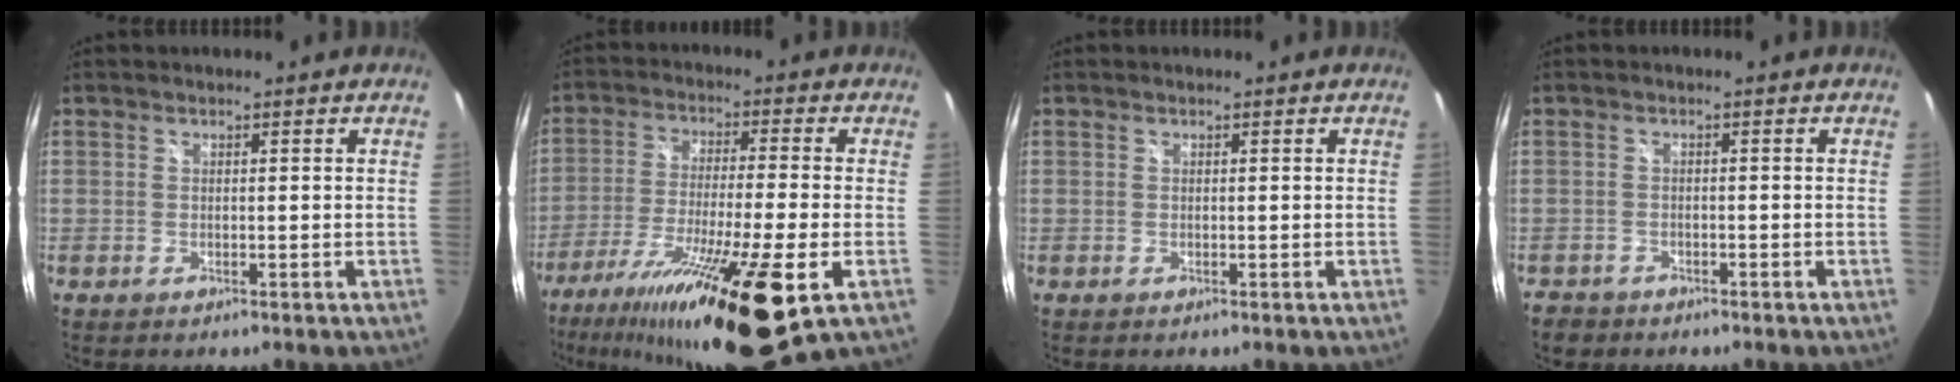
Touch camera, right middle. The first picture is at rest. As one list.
[{"total": 21.3, "force": [-12.1, 2.0, 17.5], "torque": [-0.329, -0.056, -0.204]}, {"total": 0.0}, {"total": 3.0, "force": [-2.3, 1.9, 0.6], "torque": [-0.021, -0.006, -0.039]}]